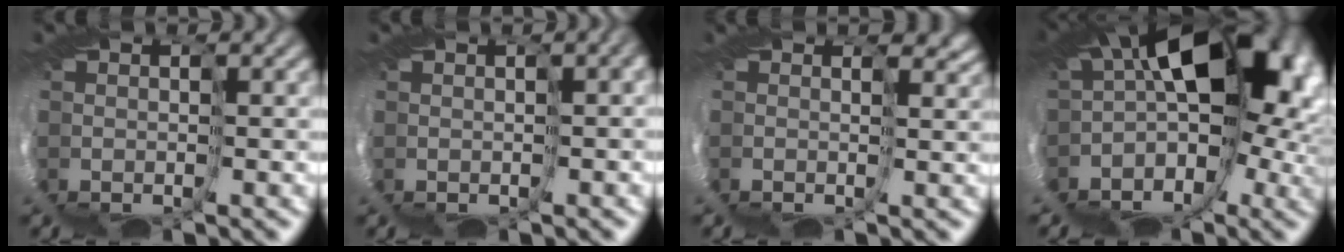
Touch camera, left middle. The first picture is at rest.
{"total": 1.4, "force": [-0.2, 0.3, 1.3], "torque": [-0.020, 0.005, 0.013]}
{"total": 1.5, "force": [1.1, 0.2, 0.9], "torque": [-0.018, 0.007, 0.022]}
{"total": 7.9, "force": [0.5, 3.5, 7.1], "torque": [-0.101, -0.008, 0.022]}